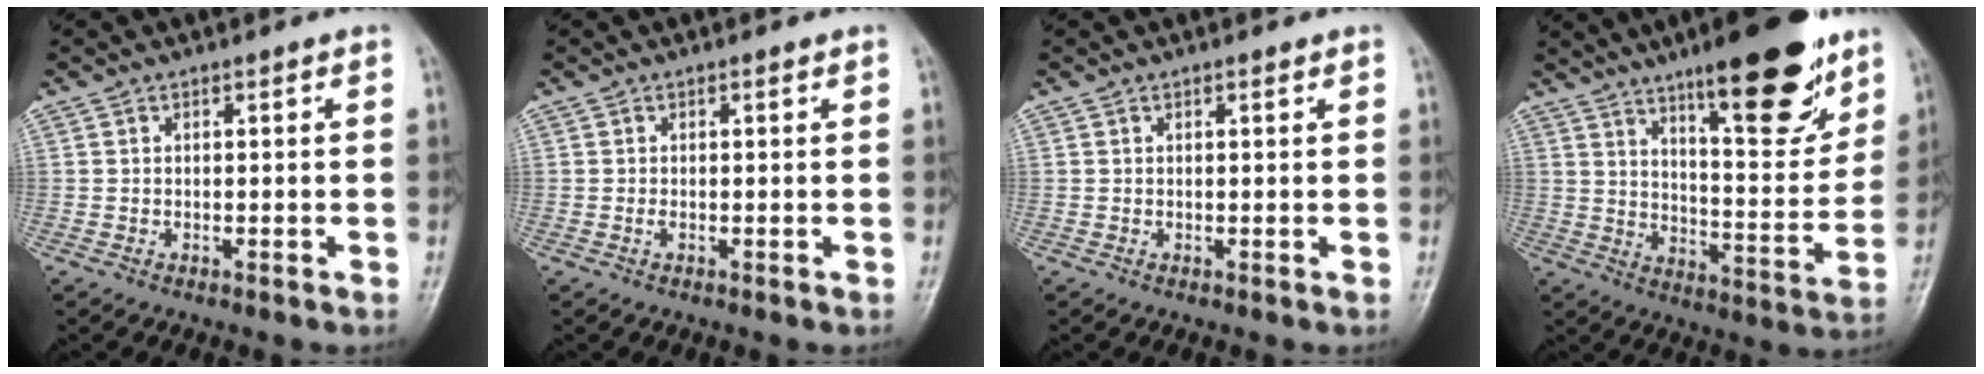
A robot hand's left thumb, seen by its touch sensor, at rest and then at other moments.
{"total": 0.7, "force": [0.1, 0.3, 0.7], "torque": [-0.013, -0.001, 0.002]}
{"total": 0.5, "force": [0.4, 0.2, 0.4], "torque": [-0.007, -0.002, 0.004]}
{"total": 20.4, "force": [12.8, 5.7, 14.8], "torque": [-0.175, -0.070, 0.196]}